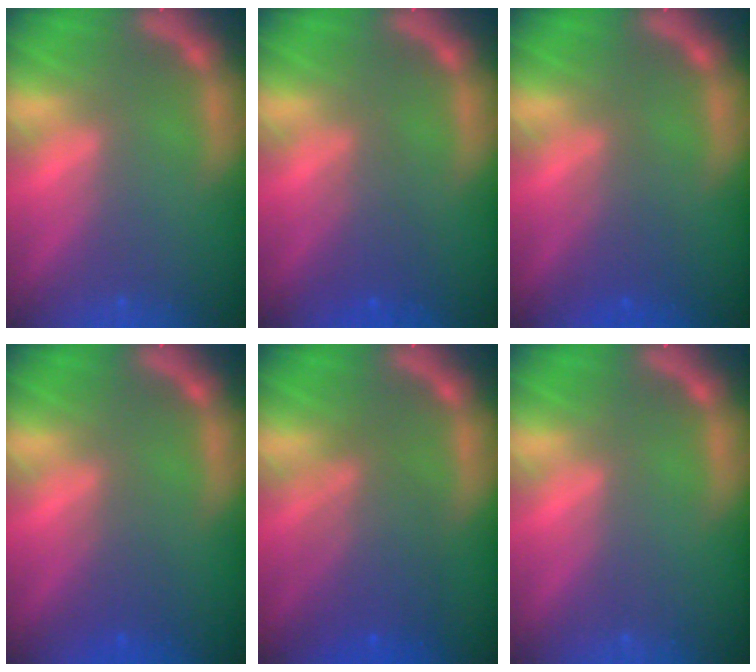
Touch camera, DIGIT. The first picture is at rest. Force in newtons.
{"total": 2.5}
{"total": 2.5}
{"total": 2.0}
{"total": 5.5}
{"total": 0.0}